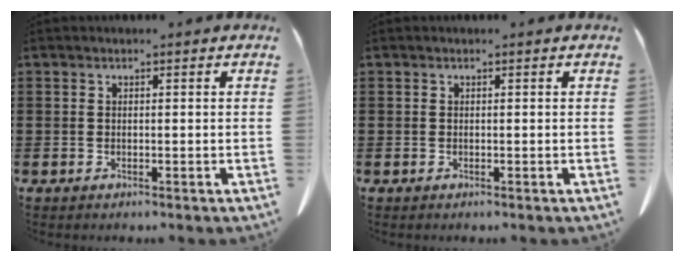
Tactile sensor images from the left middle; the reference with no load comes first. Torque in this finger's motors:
{"motor_torque": [-1.06, -1.08, 0.05, 0.00]}